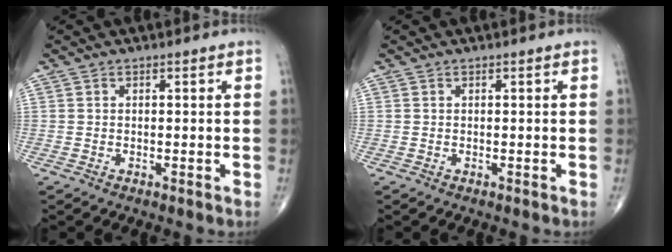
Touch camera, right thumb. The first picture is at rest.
{"total": 0.0}